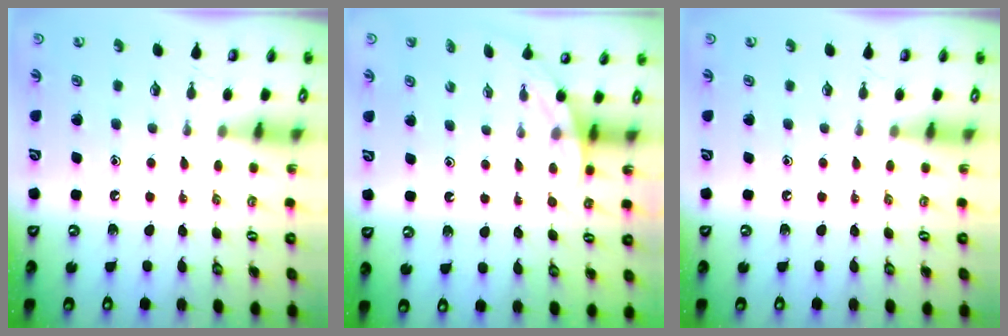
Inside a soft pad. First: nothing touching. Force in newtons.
{"total": 2.2, "press": 2.2, "slide": 0.0}
{"total": 0.0}